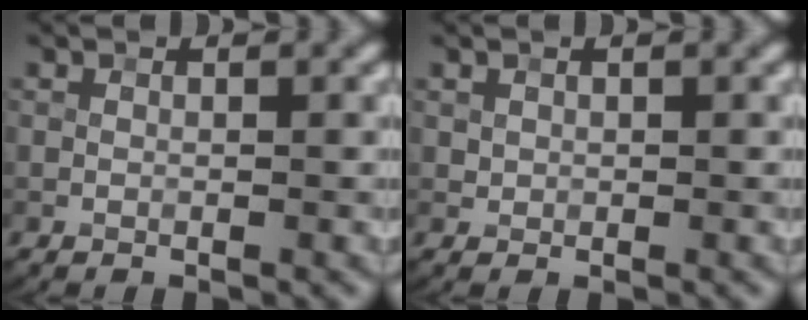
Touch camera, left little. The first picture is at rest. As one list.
[{"total": 0.7, "force": [0.3, 0.6, 0.2], "torque": [-0.005, -0.004, 0.011]}]